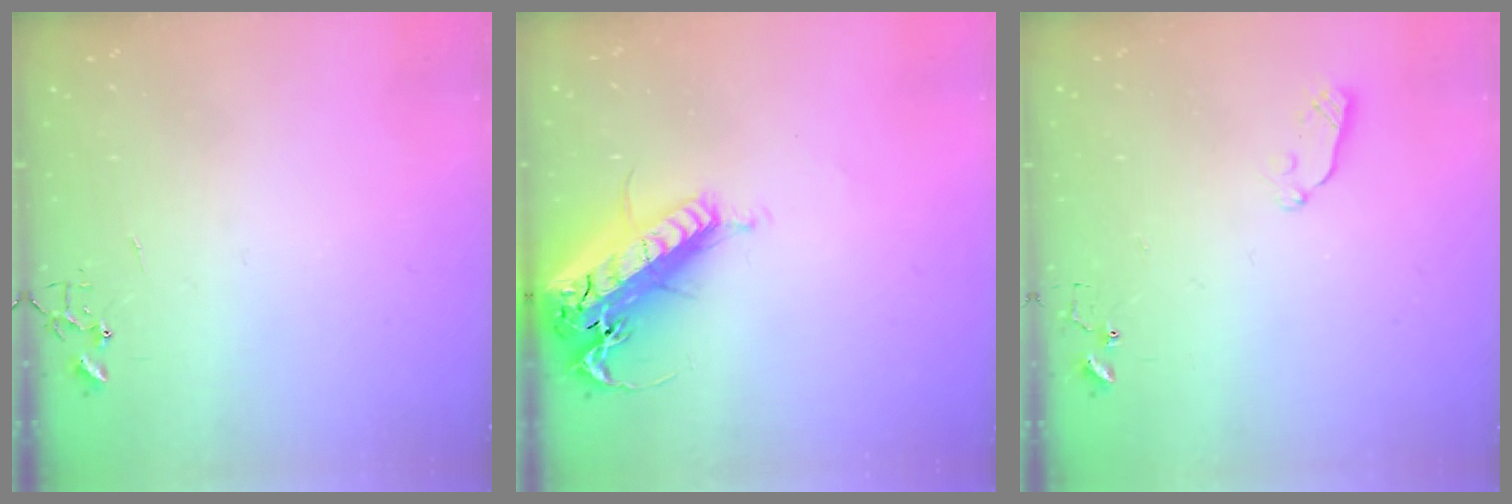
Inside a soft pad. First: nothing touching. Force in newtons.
{"total": 26.2, "press": 25.6, "slide": 5.5}
{"total": 3.8, "press": 3.8, "slide": 0.6}